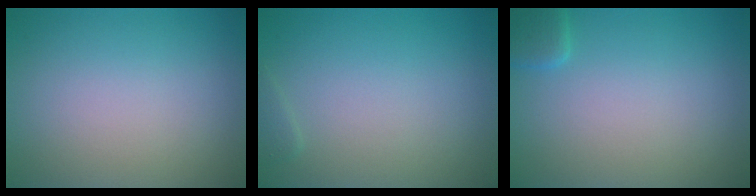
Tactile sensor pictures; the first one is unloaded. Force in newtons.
{"total": 0.5, "press": 0.5, "slide": 0.0}
{"total": 1.6, "press": 1.6, "slide": 0.1}